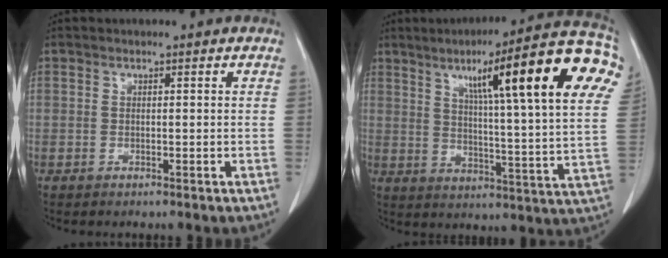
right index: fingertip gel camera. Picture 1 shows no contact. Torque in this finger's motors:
{"motor_torque": [1.12, 1.02, 0.95, 0.21]}